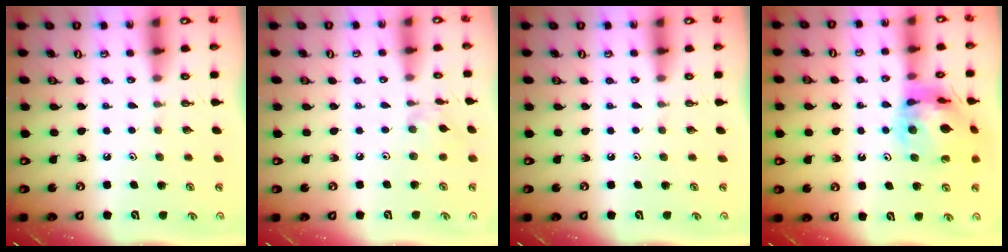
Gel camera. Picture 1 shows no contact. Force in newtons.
{"total": 1.4, "press": 1.3, "slide": 0.2}
{"total": 0.0}
{"total": 16.1, "press": 16.0, "slide": 2.0}